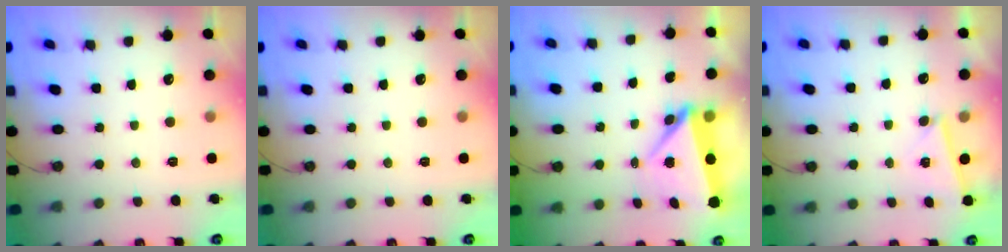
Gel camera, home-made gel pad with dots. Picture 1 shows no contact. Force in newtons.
{"total": 0.0}
{"total": 6.9, "press": 6.6, "slide": 1.9}
{"total": 3.0, "press": 2.7, "slide": 1.4}